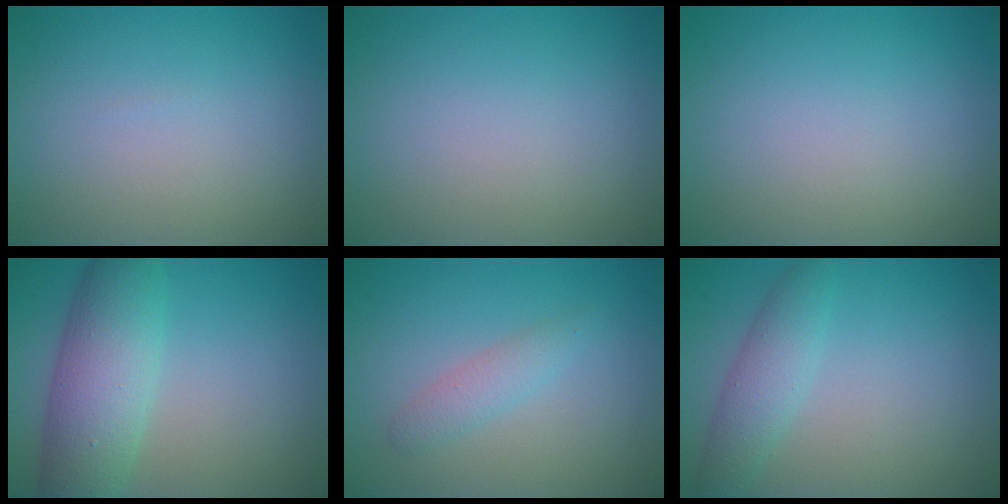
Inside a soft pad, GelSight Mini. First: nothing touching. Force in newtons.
{"total": 0.0}
{"total": 0.0}
{"total": 7.0, "press": 7.0, "slide": 0.2}
{"total": 1.8, "press": 1.8, "slide": 0.0}
{"total": 2.9, "press": 2.9, "slide": 0.2}